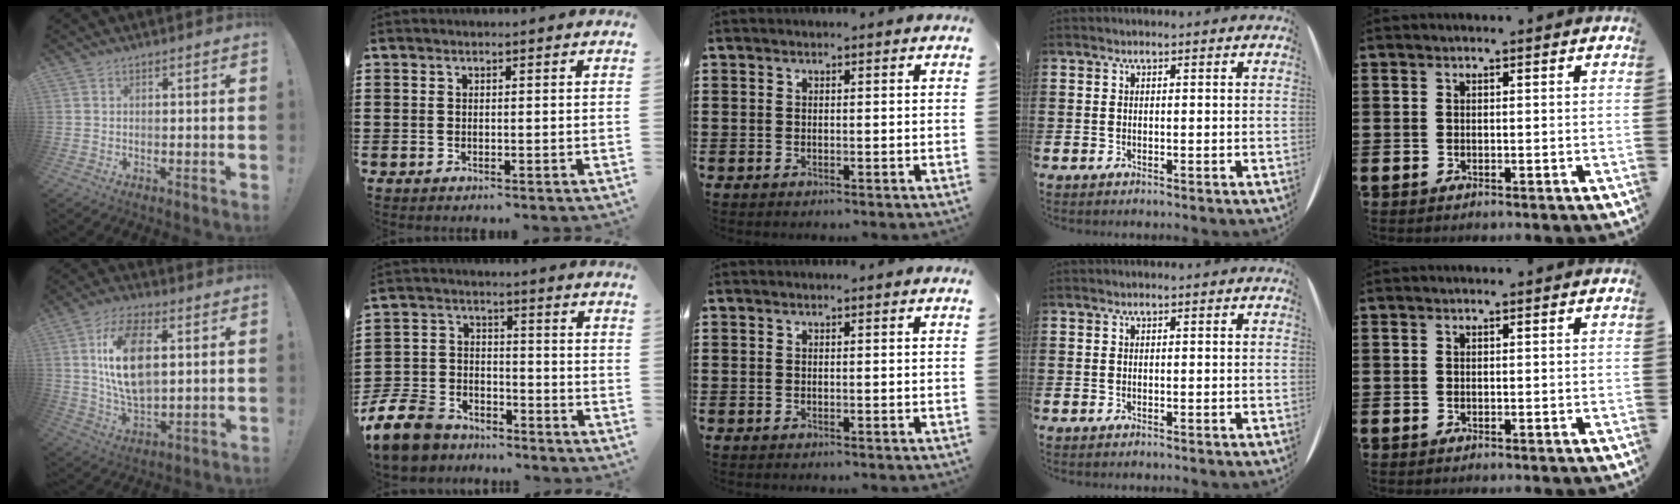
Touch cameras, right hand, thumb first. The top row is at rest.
{"thumb": {"total": 16.4, "force": [3.7, 9.0, 13.2], "torque": [-0.238, -0.002, 0.061]}, "index": {"total": 10.1, "force": [-9.1, 3.4, 2.7], "torque": [-0.081, 0.027, -0.185]}}